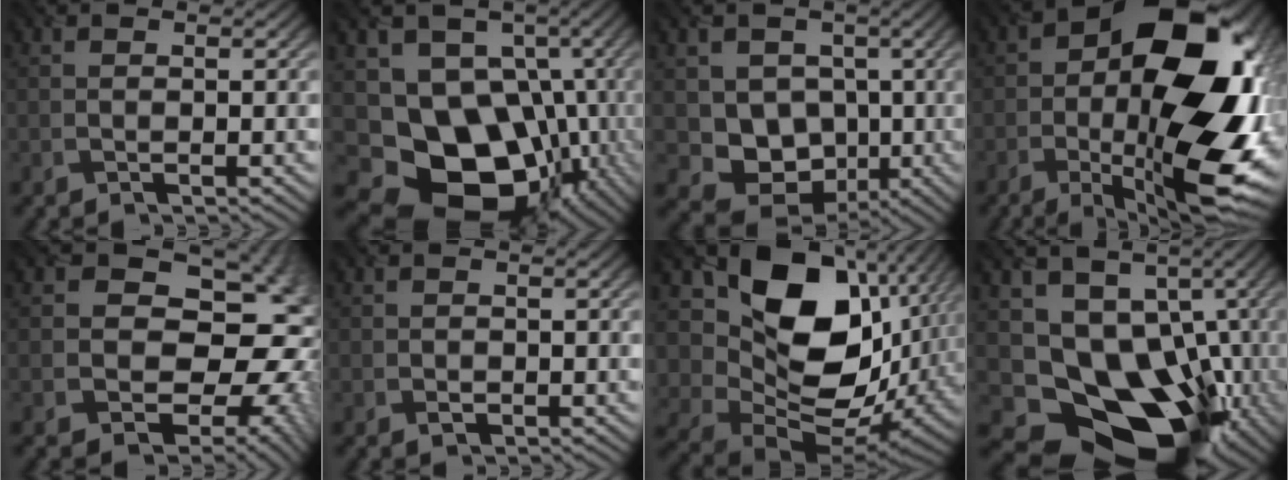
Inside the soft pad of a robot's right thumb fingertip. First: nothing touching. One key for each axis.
{"total": 13.5, "fx": -3.4, "fy": 11.0, "fz": 7.1, "tx": -0.109, "ty": -0.042, "tz": -0.052}
{"total": 6.7, "fx": -0.3, "fy": 6.3, "fz": 2.4, "tx": -0.062, "ty": -0.026, "tz": -0.010}
{"total": 20.3, "fx": -1.7, "fy": 10.7, "fz": 17.2, "tx": -0.269, "ty": -0.006, "tz": -0.021}
{"total": 16.1, "fx": -0.1, "fy": 12.5, "fz": 10.1, "tx": -0.112, "ty": -0.018, "tz": -0.002}
{"total": 0.7, "fx": -0.5, "fy": 0.5, "fz": -0.2, "tx": -0.002, "ty": -0.006, "tz": -0.004}
{"total": 16.3, "fx": 3.1, "fy": 12.6, "fz": 9.8, "tx": -0.215, "ty": -0.020, "tz": 0.078}
{"total": 13.7, "fx": -2.9, "fy": 10.9, "fz": 7.7, "tx": -0.102, "ty": -0.041, "tz": -0.032}